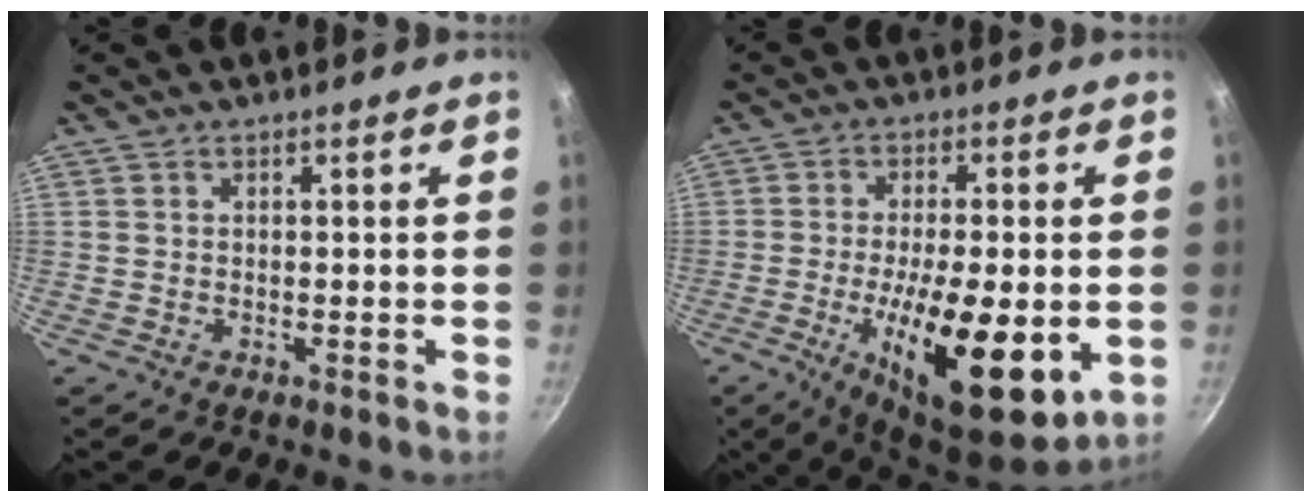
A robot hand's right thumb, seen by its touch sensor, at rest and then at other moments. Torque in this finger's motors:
{"motor_torque": [2.42, 2.58, 1.47, -1.30, 0.60]}